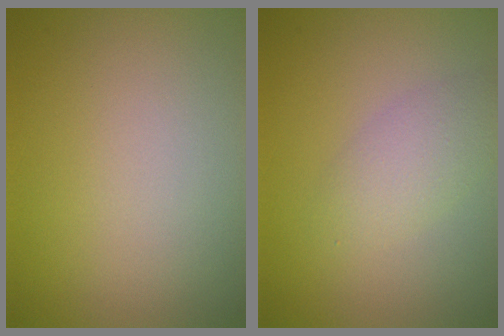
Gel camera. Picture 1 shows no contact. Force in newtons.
{"total": 2.4, "press": 2.4, "slide": 0.2}